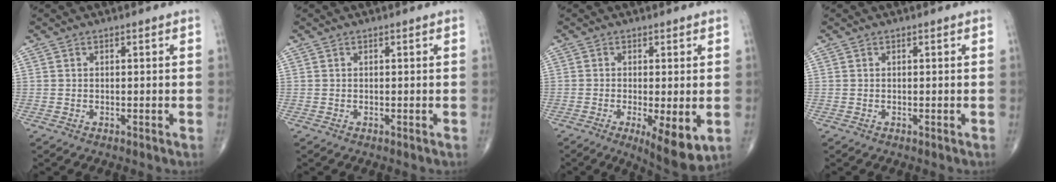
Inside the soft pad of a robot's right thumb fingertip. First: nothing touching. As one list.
[{"total": 0.0}, {"total": 8.8, "force": [-2.3, 2.5, 8.1], "torque": [-0.122, -0.023, -0.033]}, {"total": 0.0}]